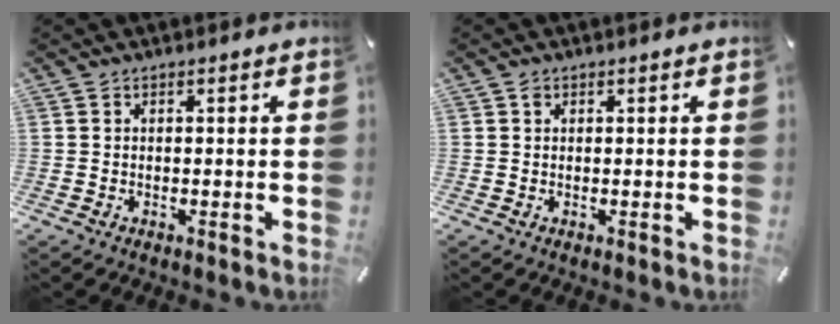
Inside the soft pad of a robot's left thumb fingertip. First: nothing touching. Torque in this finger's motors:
{"motor_torque": [-0.42, 0.06, -0.10, 0.20, 0.04]}